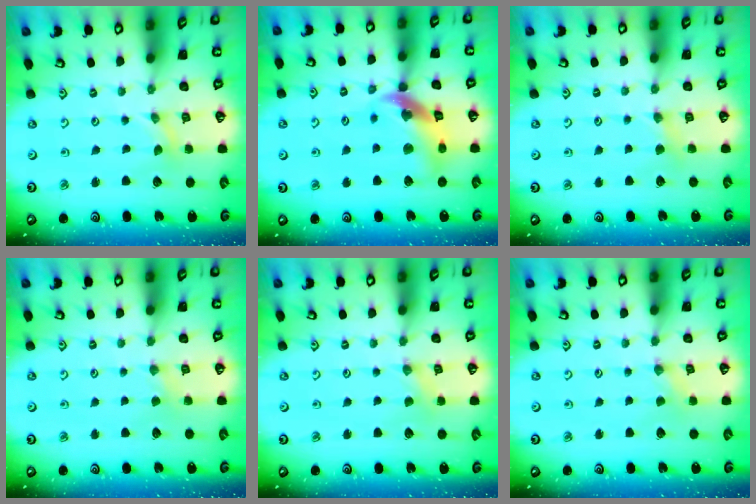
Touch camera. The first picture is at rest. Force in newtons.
{"total": 14.9, "press": 14.8, "slide": 1.8}
{"total": 3.6, "press": 3.6, "slide": 0.5}
{"total": 1.2, "press": 1.2, "slide": 0.3}
{"total": 0.0}
{"total": 0.5, "press": 0.5, "slide": 0.2}